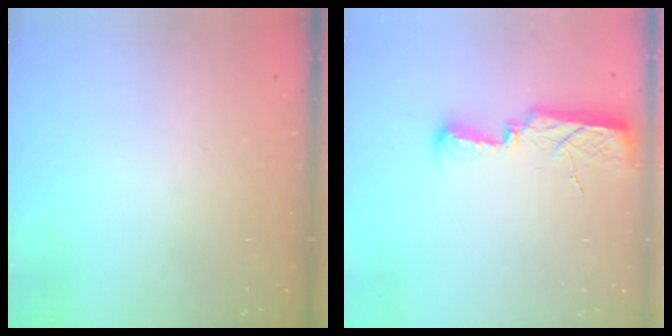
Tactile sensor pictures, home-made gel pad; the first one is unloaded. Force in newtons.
{"total": 7.8, "press": 7.7, "slide": 1.2}